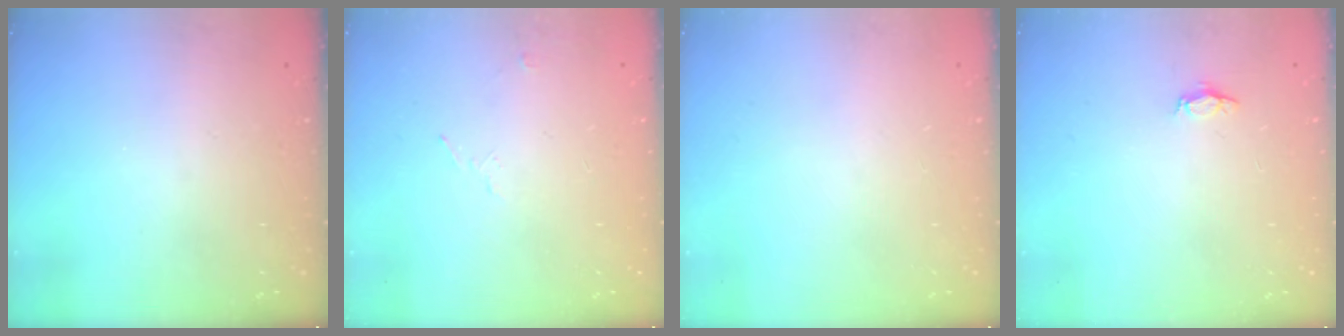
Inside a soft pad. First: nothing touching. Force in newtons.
{"total": 4.4, "press": 3.6, "slide": 2.6}
{"total": 0.0}
{"total": 2.8, "press": 2.8, "slide": 0.4}